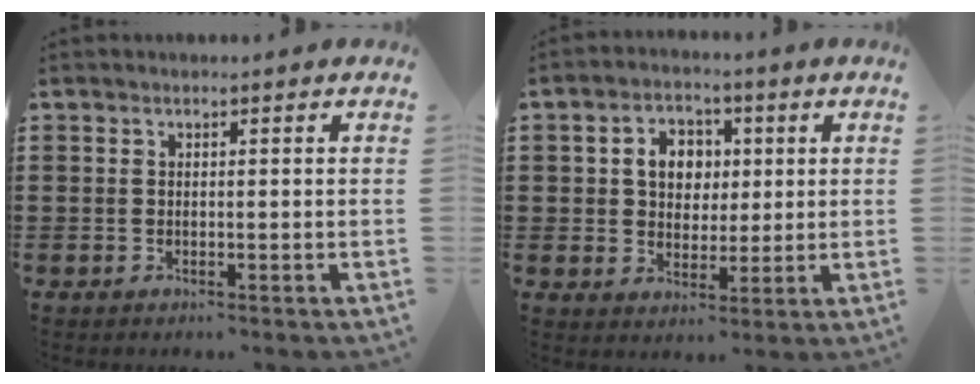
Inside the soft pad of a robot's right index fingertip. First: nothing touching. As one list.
[{"total": 6.0, "force": [1.0, 5.0, 3.2], "torque": [-0.074, 0.015, 0.013]}]